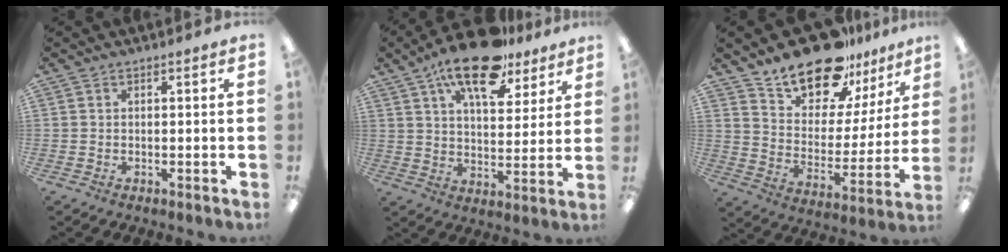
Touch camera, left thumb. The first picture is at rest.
{"total": 18.0, "force": [12.4, 7.4, 10.7], "torque": [-0.177, -0.057, 0.208]}
{"total": 17.8, "force": [14.9, 7.7, 5.9], "torque": [-0.109, -0.115, 0.266]}